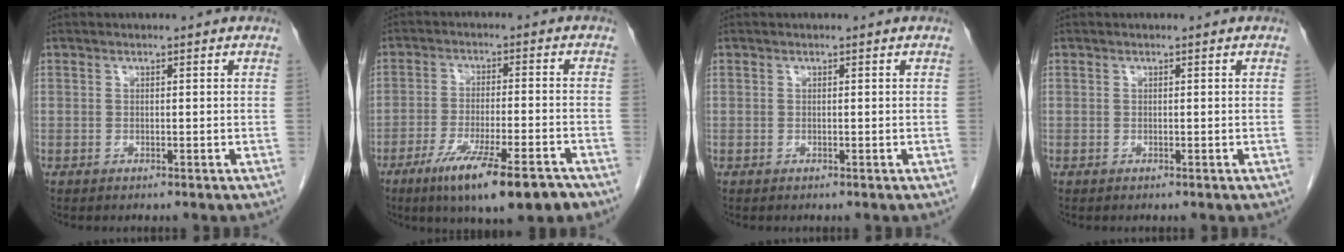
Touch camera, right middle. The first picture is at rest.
{"total": 13.5, "force": [-8.9, 1.9, 10.0], "torque": [-0.148, -0.027, -0.136]}
{"total": 0.0}
{"total": 0.0}